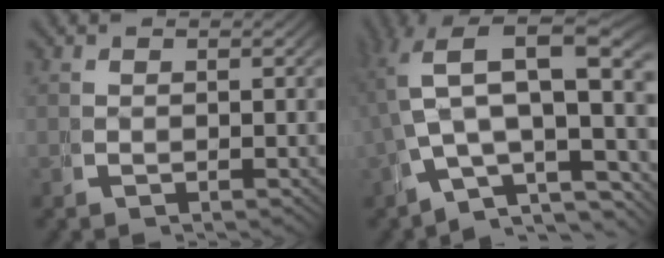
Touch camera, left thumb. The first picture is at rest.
{"total": 12.1, "force": [0.1, 7.5, 9.4], "torque": [-0.171, -0.033, 0.015]}